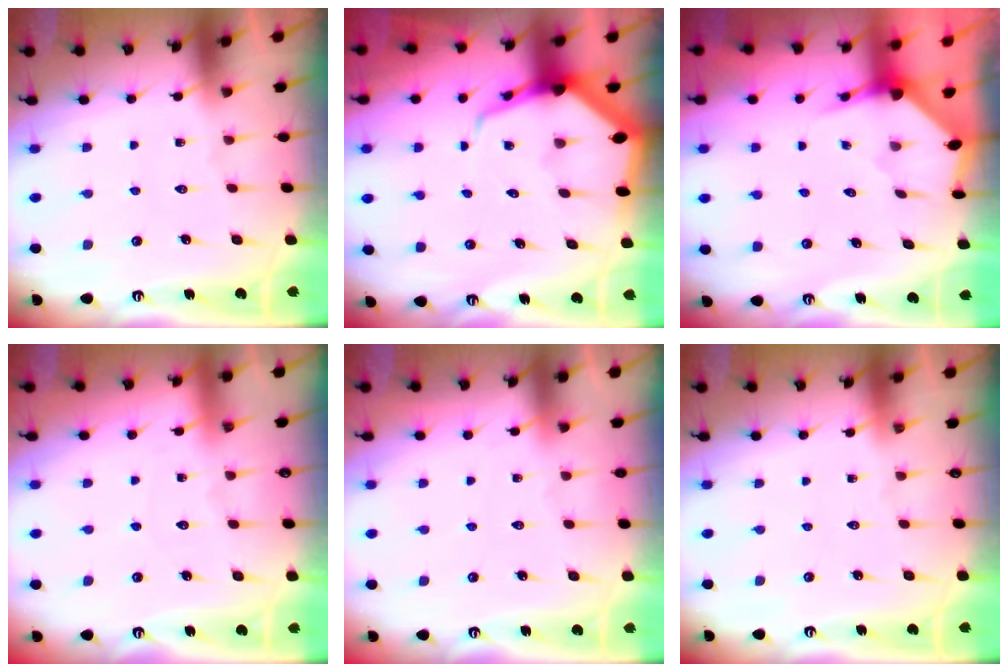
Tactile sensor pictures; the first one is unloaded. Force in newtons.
{"total": 7.2, "press": 7.1, "slide": 0.8}
{"total": 3.3, "press": 3.3, "slide": 0.3}
{"total": 2.6, "press": 2.6, "slide": 0.4}
{"total": 3.0, "press": 3.0, "slide": 0.4}
{"total": 0.0}